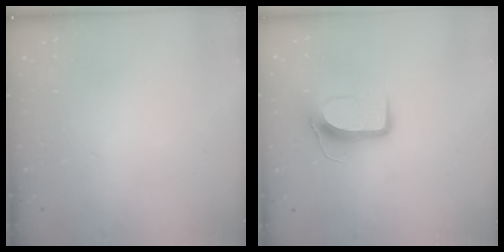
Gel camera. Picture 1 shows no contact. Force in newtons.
{"total": 9.6, "press": 9.6, "slide": 0.3}